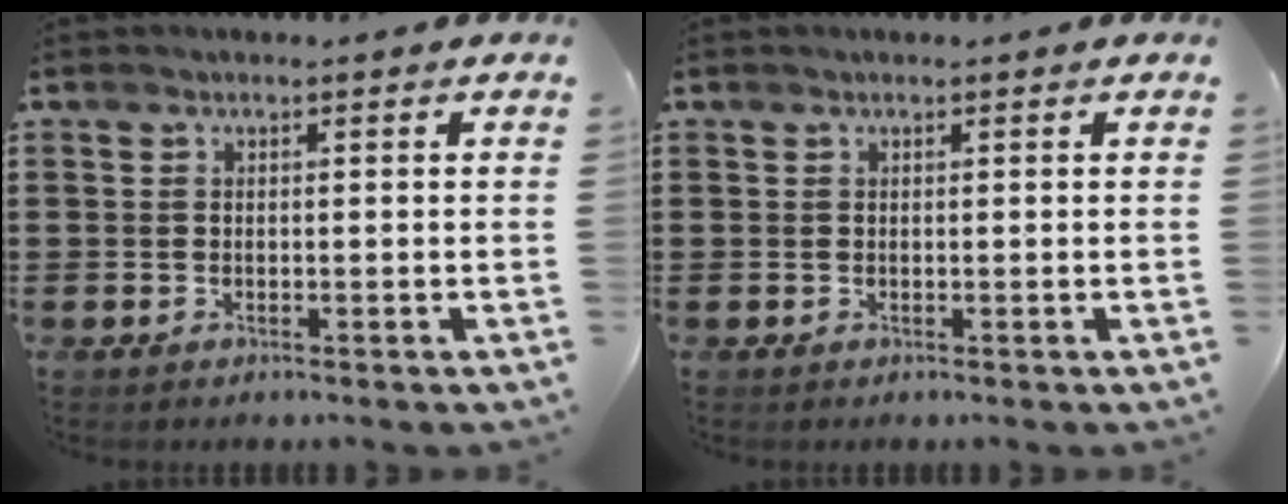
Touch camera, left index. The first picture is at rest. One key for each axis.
{"total": 0.0}